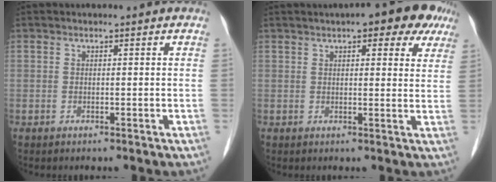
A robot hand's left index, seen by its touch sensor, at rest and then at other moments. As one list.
[{"total": 9.3, "force": [6.4, 2.9, 6.1], "torque": [-0.065, 0.015, 0.069]}]